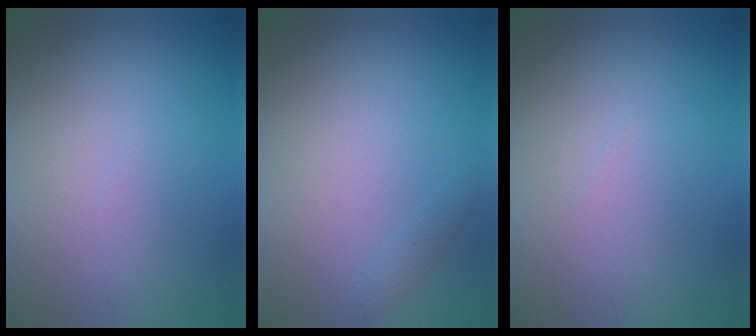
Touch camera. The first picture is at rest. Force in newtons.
{"total": 0.8, "press": 0.8, "slide": 0.0}
{"total": 0.0}